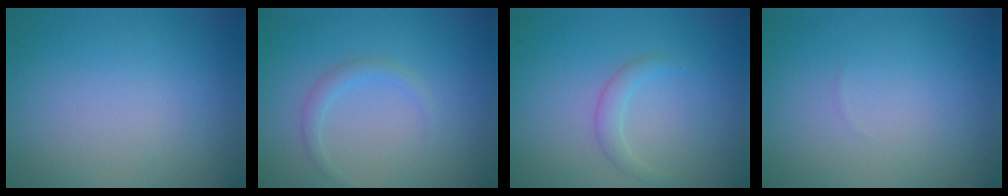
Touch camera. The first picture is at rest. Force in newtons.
{"total": 1.1, "press": 1.1, "slide": 0.1}
{"total": 1.2, "press": 1.2, "slide": 0.1}
{"total": 0.0}